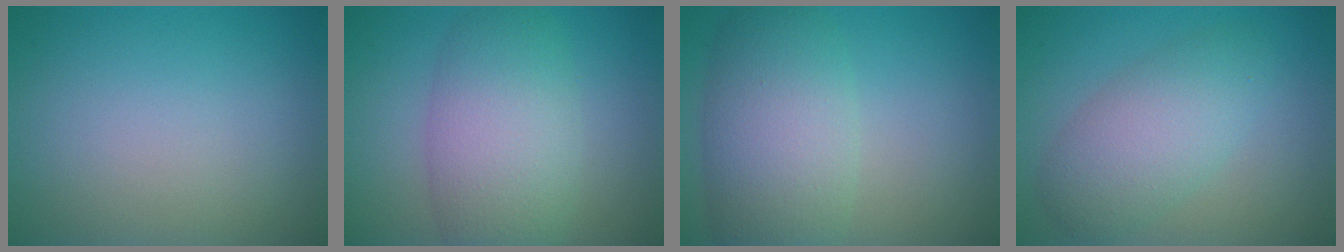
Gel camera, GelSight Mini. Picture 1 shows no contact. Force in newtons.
{"total": 7.1, "press": 7.1, "slide": 0.1}
{"total": 6.9, "press": 6.9, "slide": 0.2}
{"total": 4.8, "press": 4.8, "slide": 0.1}